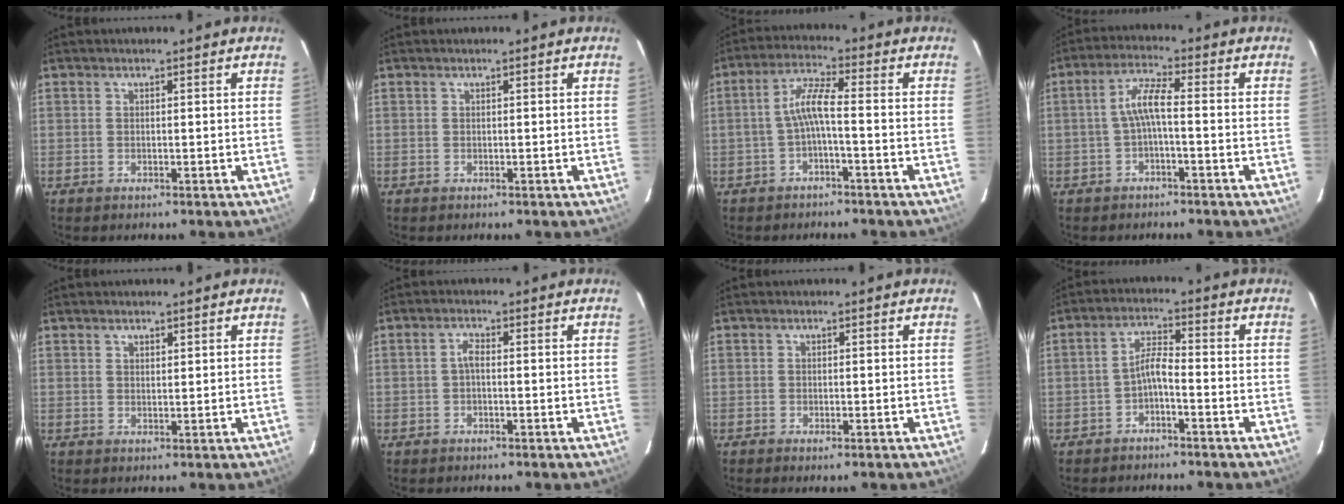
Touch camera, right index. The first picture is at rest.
{"total": 0.0}
{"total": 4.9, "force": [-1.8, 0.5, 4.5], "torque": [-0.104, 0.014, -0.032]}
{"total": 4.7, "force": [-1.3, 0.7, 4.4], "torque": [-0.098, 0.013, -0.025]}
{"total": 1.3, "force": [1.0, 0.6, 0.4], "torque": [-0.004, 0.002, 0.017]}
{"total": 1.7, "force": [-0.3, 0.7, 1.5], "torque": [-0.031, 0.008, -0.008]}
{"total": 0.7, "force": [-0.5, 0.1, 0.5], "torque": [-0.010, -0.001, -0.009]}
{"total": 3.5, "force": [-2.2, 0.6, 2.6], "torque": [-0.061, 0.014, -0.040]}